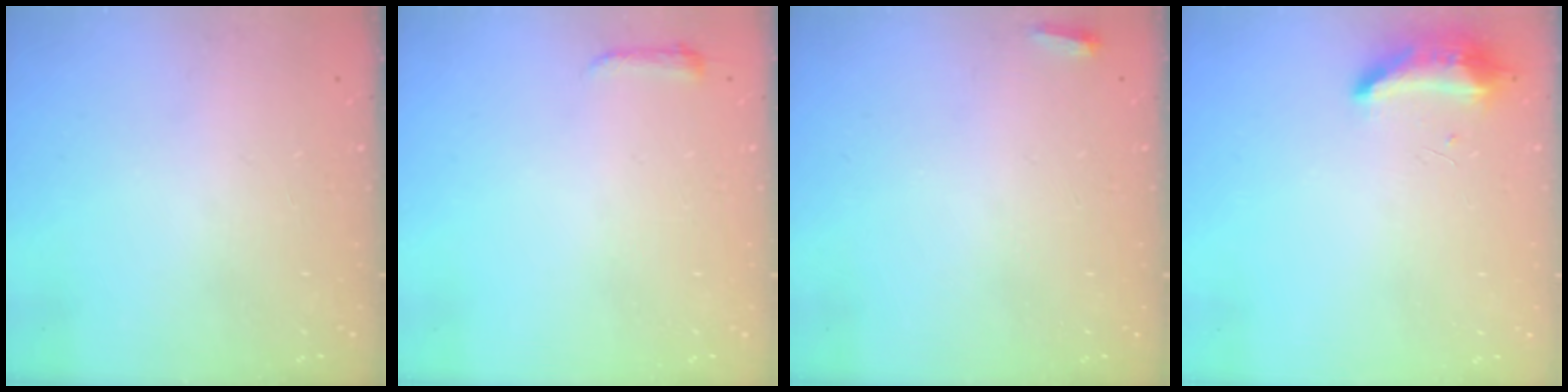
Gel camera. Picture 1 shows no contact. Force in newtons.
{"total": 3.0, "press": 2.9, "slide": 0.6}
{"total": 2.7, "press": 2.6, "slide": 0.9}
{"total": 18.6, "press": 10.8, "slide": 15.1}